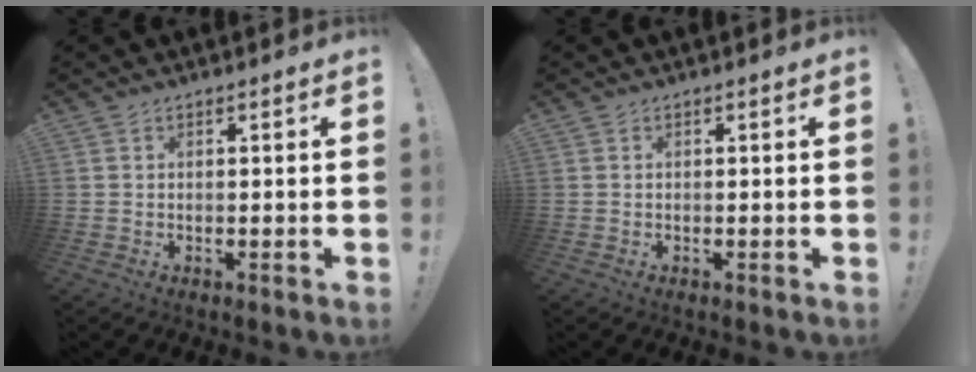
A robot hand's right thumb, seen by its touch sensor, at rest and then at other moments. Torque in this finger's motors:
{"motor_torque": [0.00, 0.00, 0.00, 0.00, 0.00]}